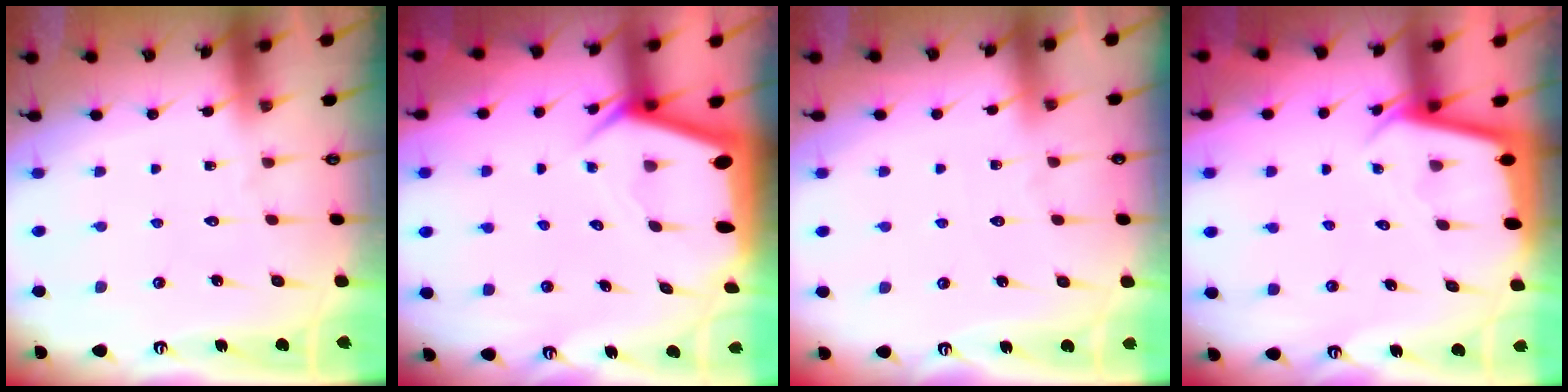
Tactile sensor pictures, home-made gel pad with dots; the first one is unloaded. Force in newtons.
{"total": 3.4, "press": 3.4, "slide": 0.5}
{"total": 2.0, "press": 2.0, "slide": 0.3}
{"total": 2.3, "press": 2.3, "slide": 0.1}